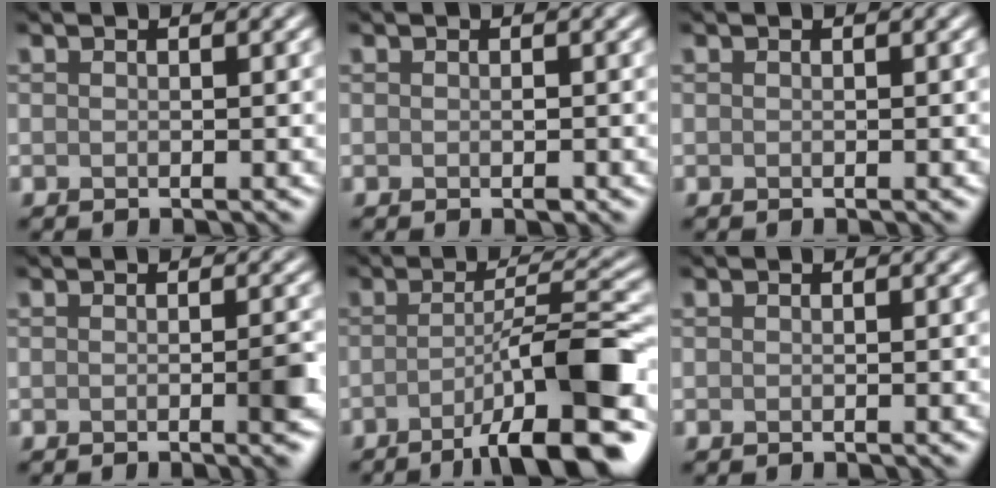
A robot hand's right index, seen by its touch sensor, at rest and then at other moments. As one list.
[{"total": 0.6, "force": [-0.1, 0.3, 0.5], "torque": [-0.007, 0.000, 0.000]}, {"total": 0.0}, {"total": 2.2, "force": [-0.5, 0.4, 2.1], "torque": [-0.025, -0.006, -0.007]}, {"total": 10.5, "force": [-5.3, 1.8, 8.9], "torque": [-0.113, 0.013, -0.086]}, {"total": 0.0}]